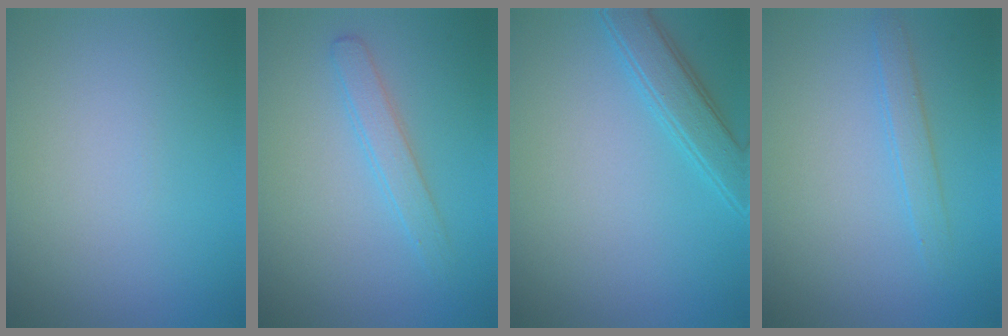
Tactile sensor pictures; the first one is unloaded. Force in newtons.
{"total": 1.9, "press": 1.9, "slide": 0.1}
{"total": 3.1, "press": 3.1, "slide": 0.1}
{"total": 1.6, "press": 1.6, "slide": 0.1}